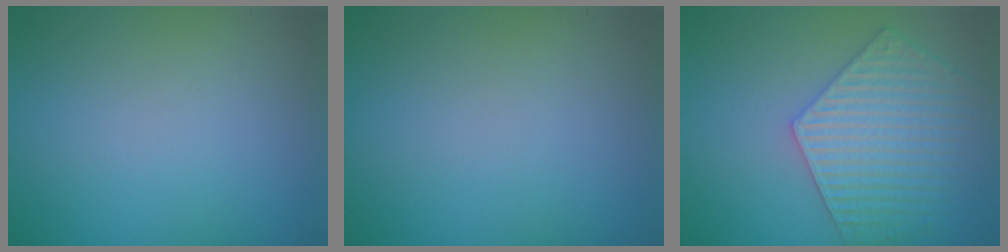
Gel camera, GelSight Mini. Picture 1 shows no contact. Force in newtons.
{"total": 0.0}
{"total": 5.7, "press": 4.6, "slide": 3.4}